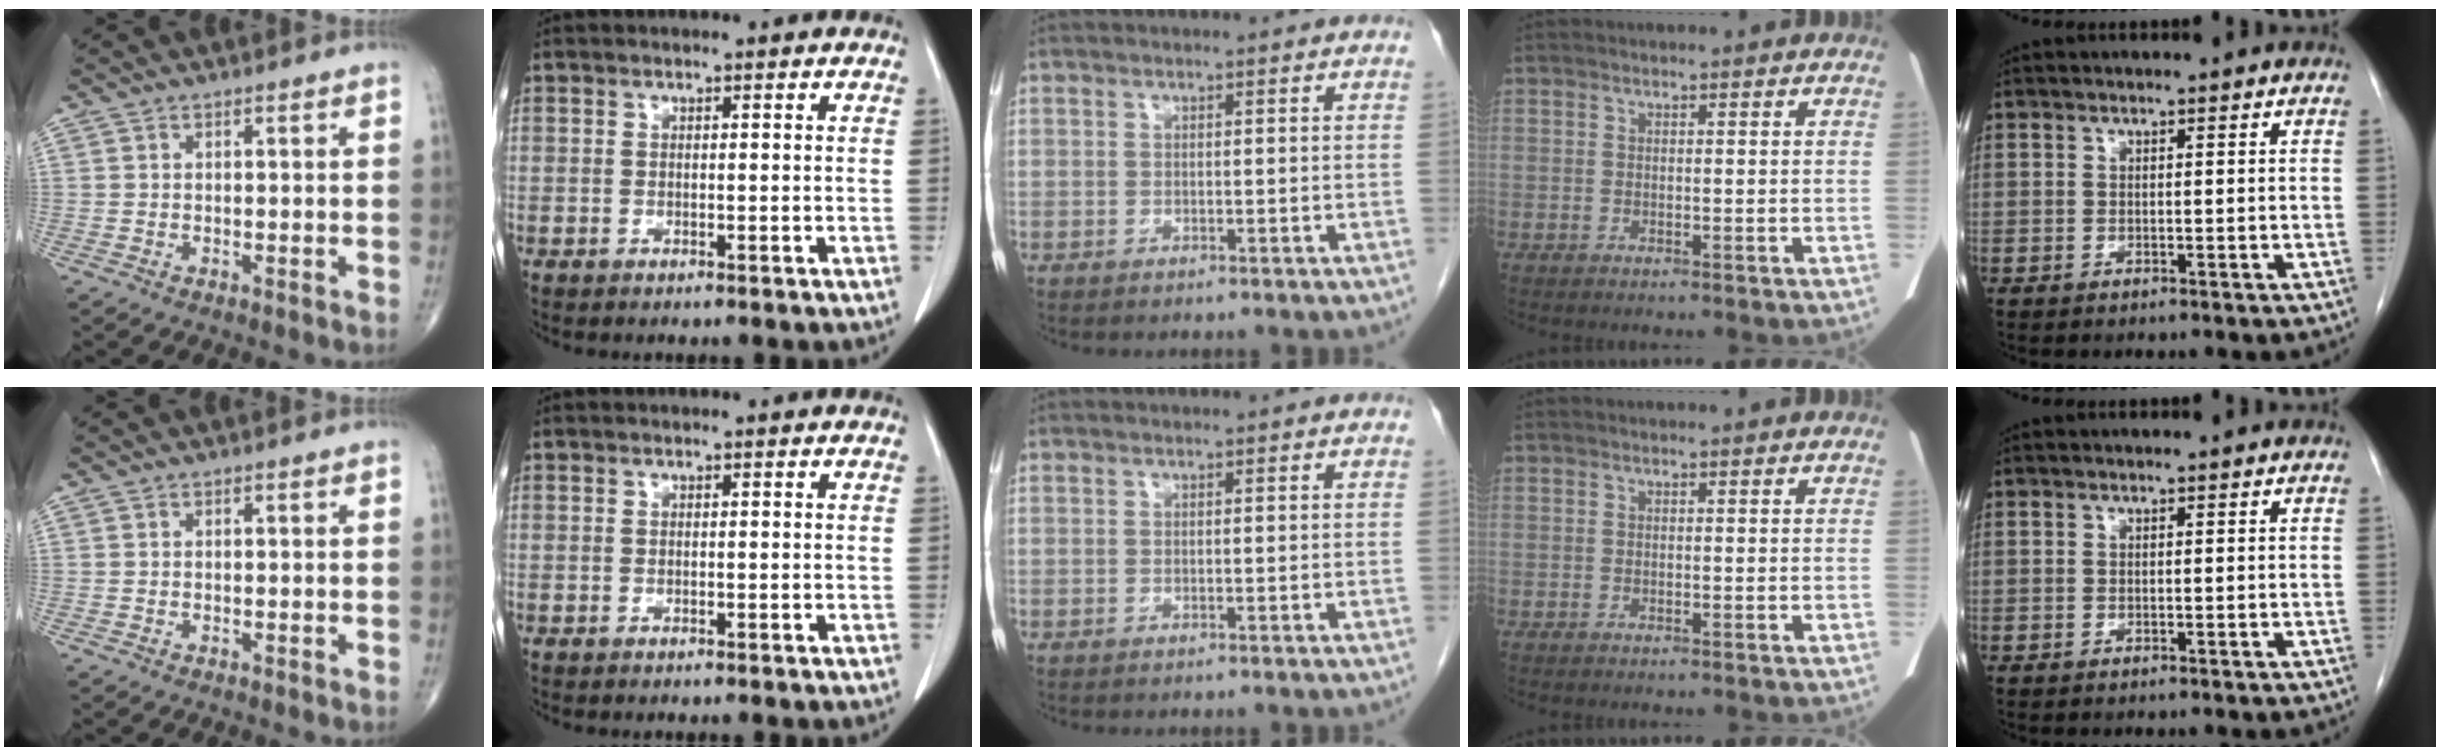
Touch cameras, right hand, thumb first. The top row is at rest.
{}